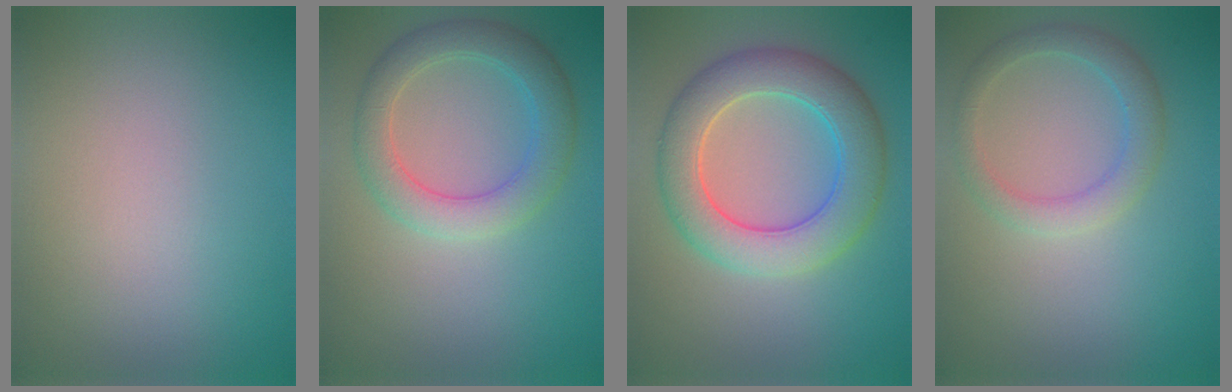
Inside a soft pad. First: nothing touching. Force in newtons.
{"total": 4.6, "press": 4.6, "slide": 0.3}
{"total": 7.1, "press": 7.1, "slide": 0.3}
{"total": 2.9, "press": 2.9, "slide": 0.1}